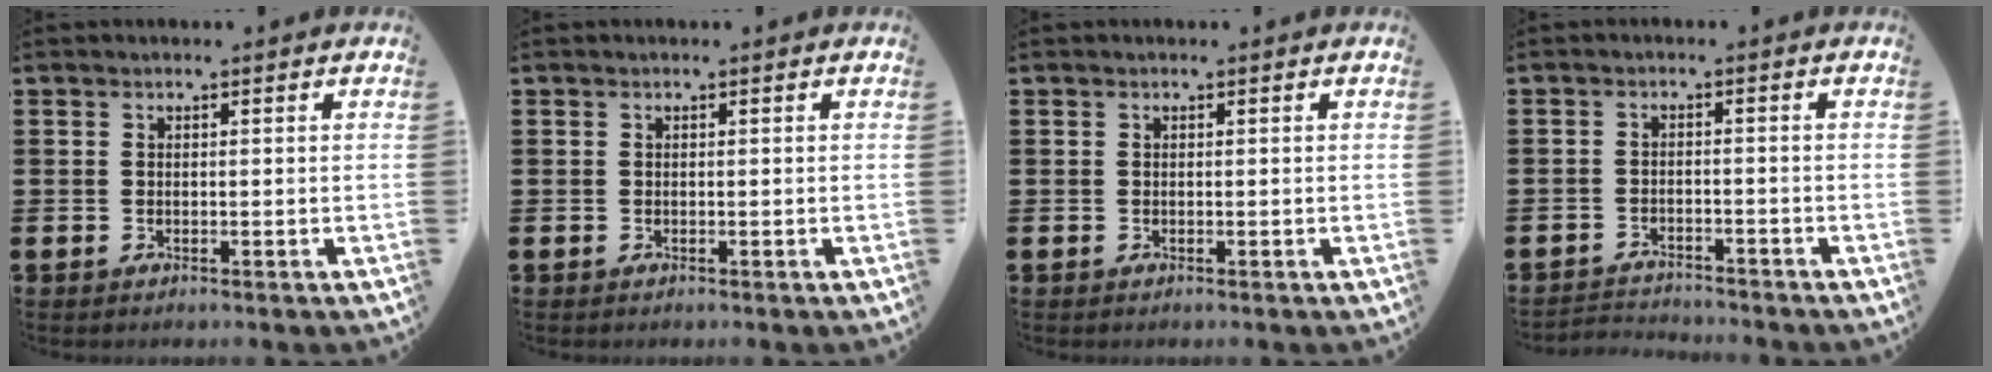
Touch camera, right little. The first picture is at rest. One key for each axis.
{"total": 0.0}
{"total": 0.0}
{"total": 2.1, "fx": -2.1, "fy": 0.0, "fz": -0.2, "tx": -0.004, "ty": 0.001, "tz": -0.047}